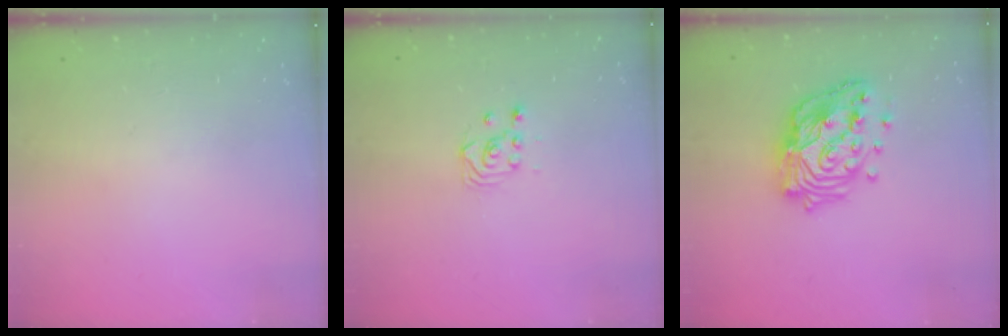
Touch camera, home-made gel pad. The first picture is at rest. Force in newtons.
{"total": 3.8, "press": 3.8, "slide": 0.3}
{"total": 18.2, "press": 18.1, "slide": 1.5}